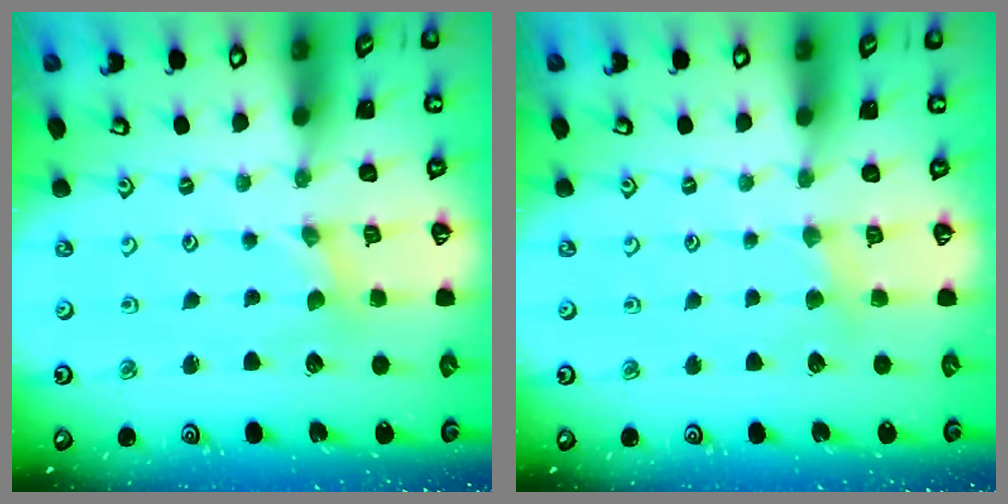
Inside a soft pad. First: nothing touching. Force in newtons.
{"total": 3.8, "press": 3.8, "slide": 0.6}